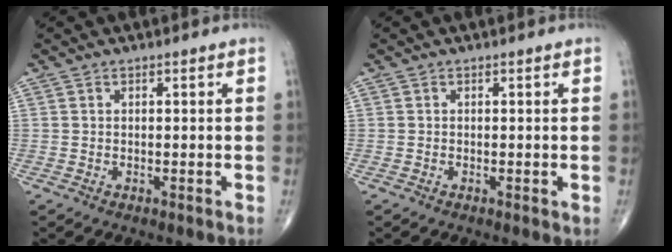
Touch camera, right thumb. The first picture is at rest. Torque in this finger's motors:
{"motor_torque": [0.03, 0.51, -0.05, -0.05, -0.01]}